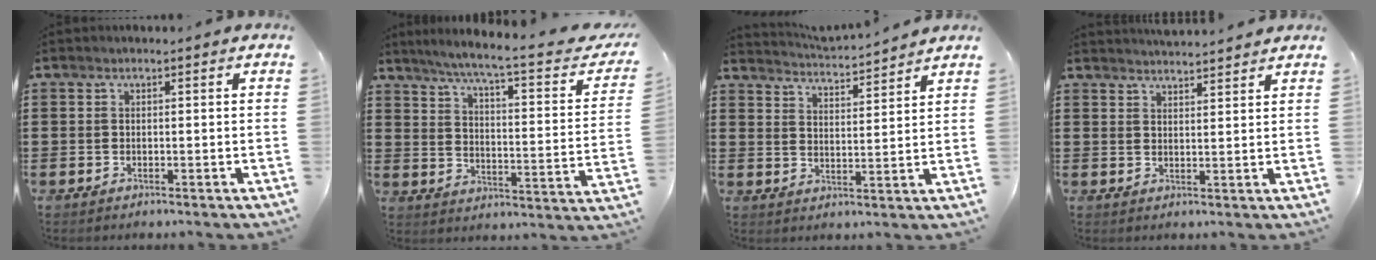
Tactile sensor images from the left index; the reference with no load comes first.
{"total": 6.4, "force": [4.8, -0.2, 4.2], "torque": [-0.093, -0.041, 0.071]}
{"total": 3.4, "force": [3.3, -0.5, 0.1], "torque": [-0.019, -0.028, 0.053]}
{"total": 2.8, "force": [2.8, -0.2, 0.0], "torque": [-0.007, -0.010, 0.053]}